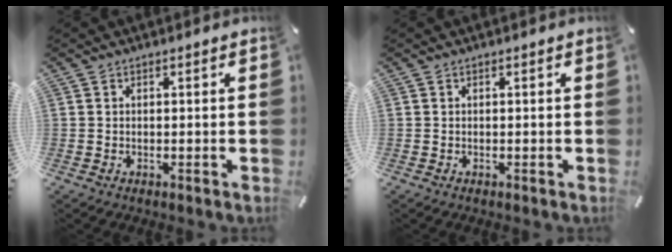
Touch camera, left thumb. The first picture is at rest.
{"total": 0.0}